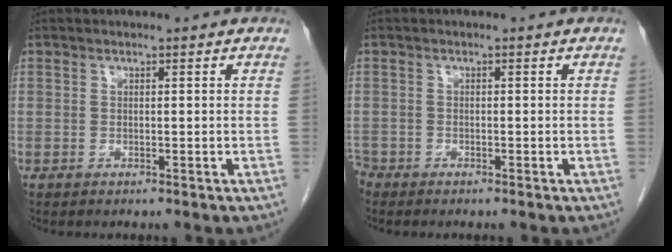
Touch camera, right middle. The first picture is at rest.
{"total": 2.2, "force": [-2.0, 0.9, 0.1], "torque": [-0.002, -0.002, -0.037]}